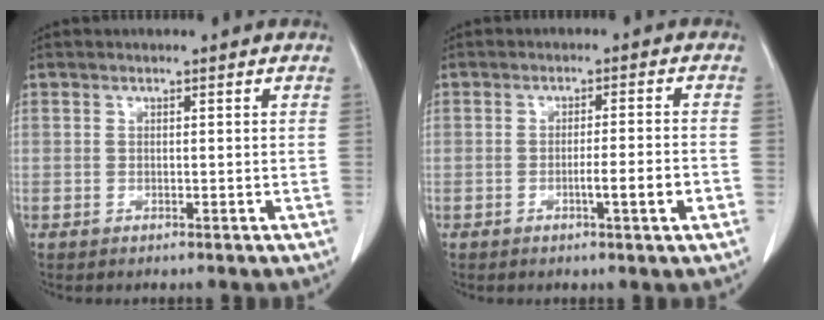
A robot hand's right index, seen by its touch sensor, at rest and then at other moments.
{"total": 4.4, "force": [-1.6, -0.1, 4.1], "torque": [-0.057, -0.001, -0.022]}